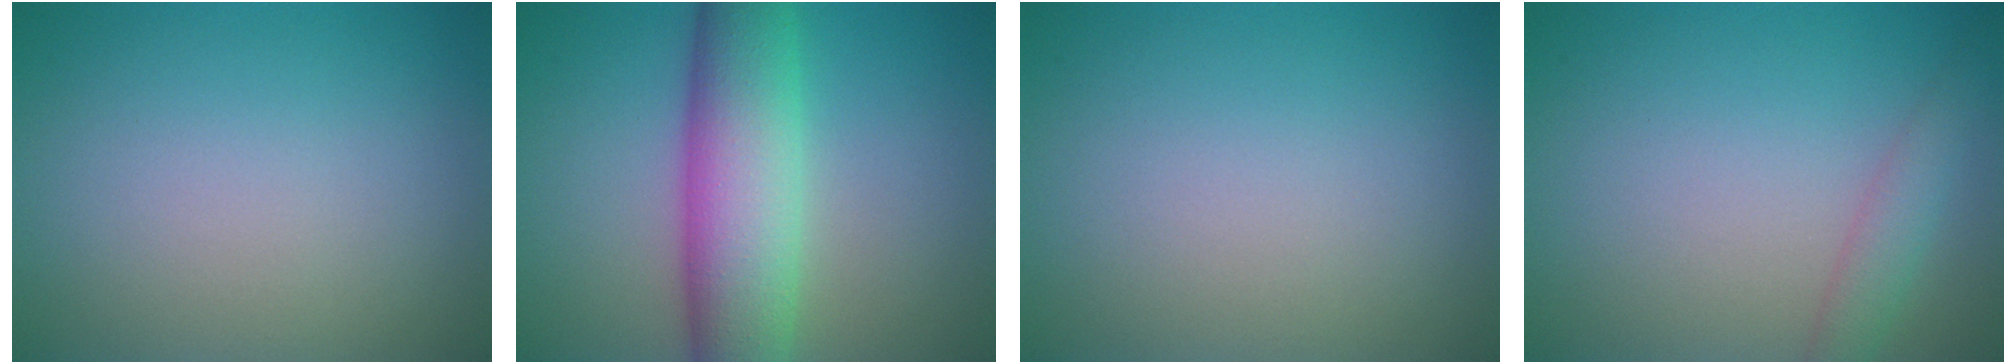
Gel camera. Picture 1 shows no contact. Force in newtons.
{"total": 8.9, "press": 8.9, "slide": 0.4}
{"total": 0.0}
{"total": 2.0, "press": 2.0, "slide": 0.0}